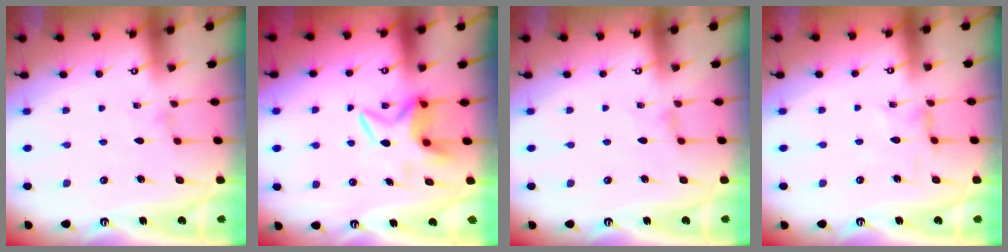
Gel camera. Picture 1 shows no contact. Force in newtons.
{"total": 6.2, "press": 6.2, "slide": 1.1}
{"total": 1.4, "press": 1.3, "slide": 0.4}
{"total": 2.0, "press": 2.0, "slide": 0.2}